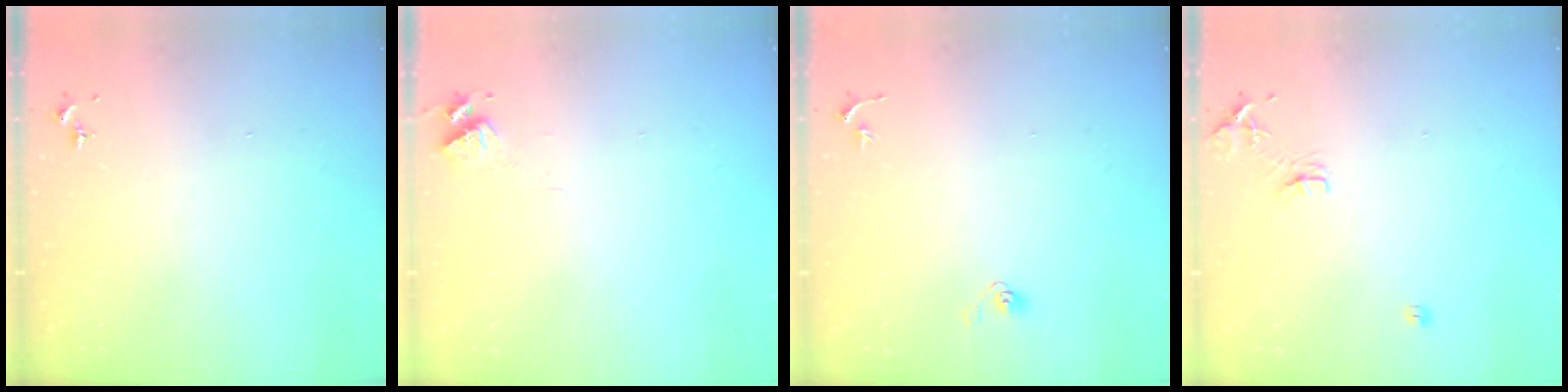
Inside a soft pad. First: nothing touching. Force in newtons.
{"total": 6.4, "press": 6.4, "slide": 0.8}
{"total": 4.0, "press": 3.4, "slide": 2.0}
{"total": 8.6, "press": 8.6, "slide": 0.8}